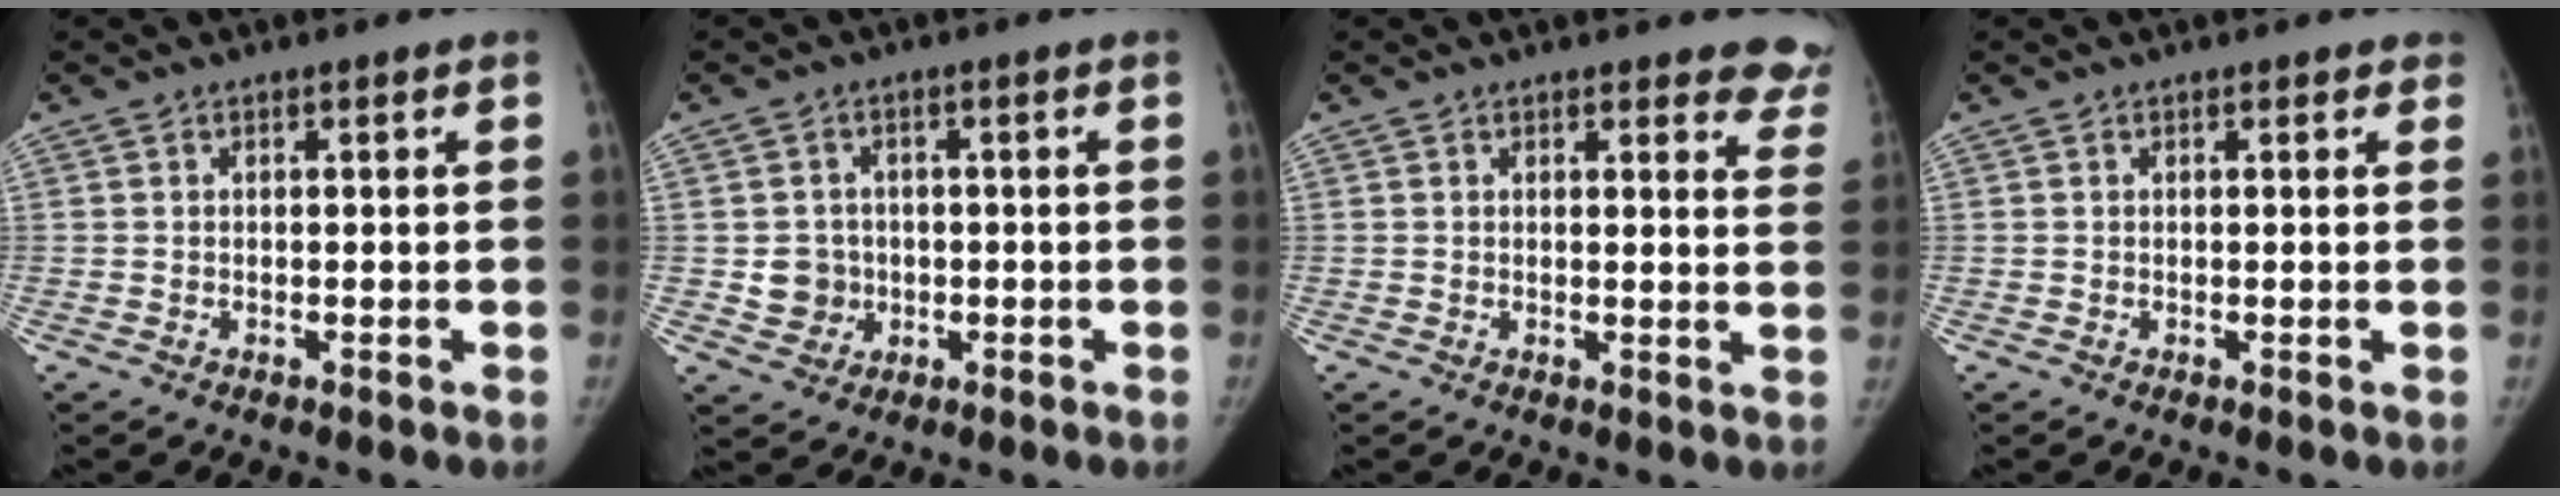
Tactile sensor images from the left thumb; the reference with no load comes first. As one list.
[{"total": 4.9, "force": [-0.4, 4.7, 1.4], "torque": [0.003, 0.007, -0.002]}, {"total": 8.7, "force": [7.8, 2.9, 2.5], "torque": [0.029, -0.036, 0.057]}, {"total": 1.3, "force": [1.0, 0.8, 0.4], "torque": [0.011, -0.002, 0.003]}]